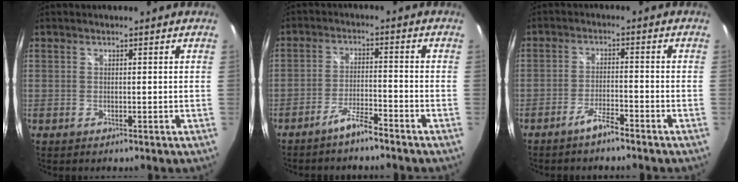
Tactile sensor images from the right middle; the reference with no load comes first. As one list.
[{"total": 4.5, "force": [-3.9, 0.2, 2.2], "torque": [-0.060, 0.005, -0.069]}, {"total": 3.7, "force": [-3.1, 0.4, 1.9], "torque": [-0.054, 0.003, -0.057]}]